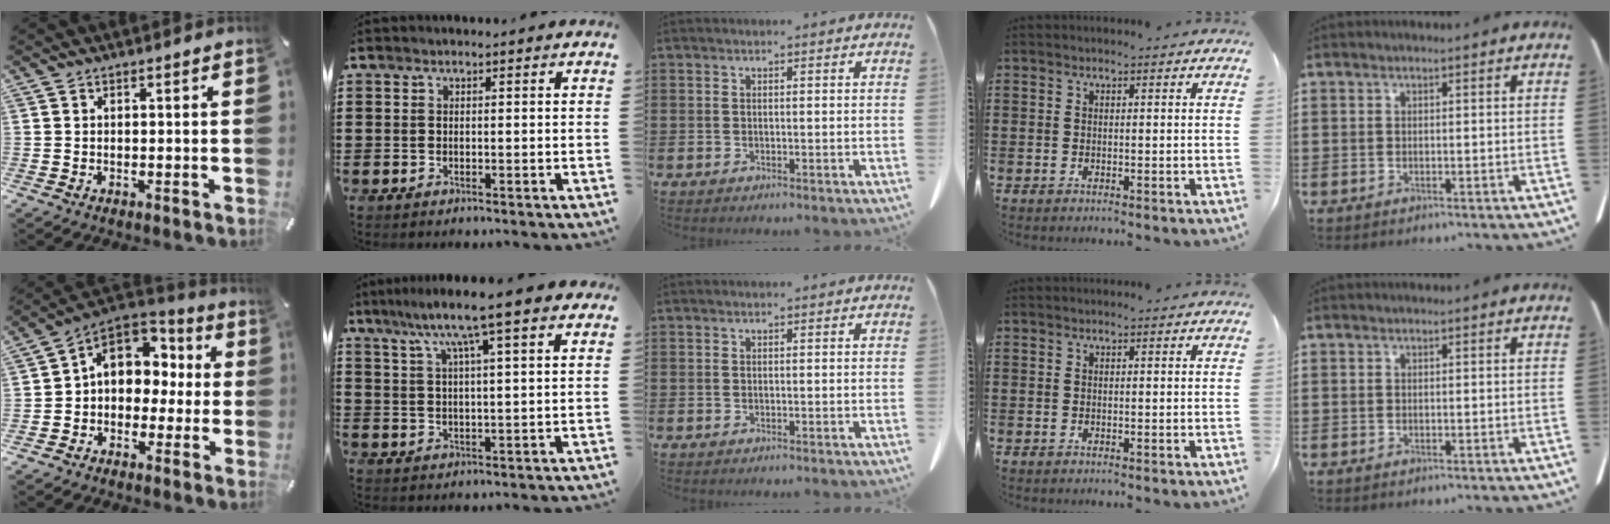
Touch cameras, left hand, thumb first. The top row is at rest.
{"thumb": {"total": 10.4, "force": [2.0, 8.6, 5.4], "torque": [-0.094, -0.003, 0.039]}, "index": {"total": 8.5, "force": [5.5, 0.3, 6.4], "torque": [-0.133, -0.012, 0.090]}}